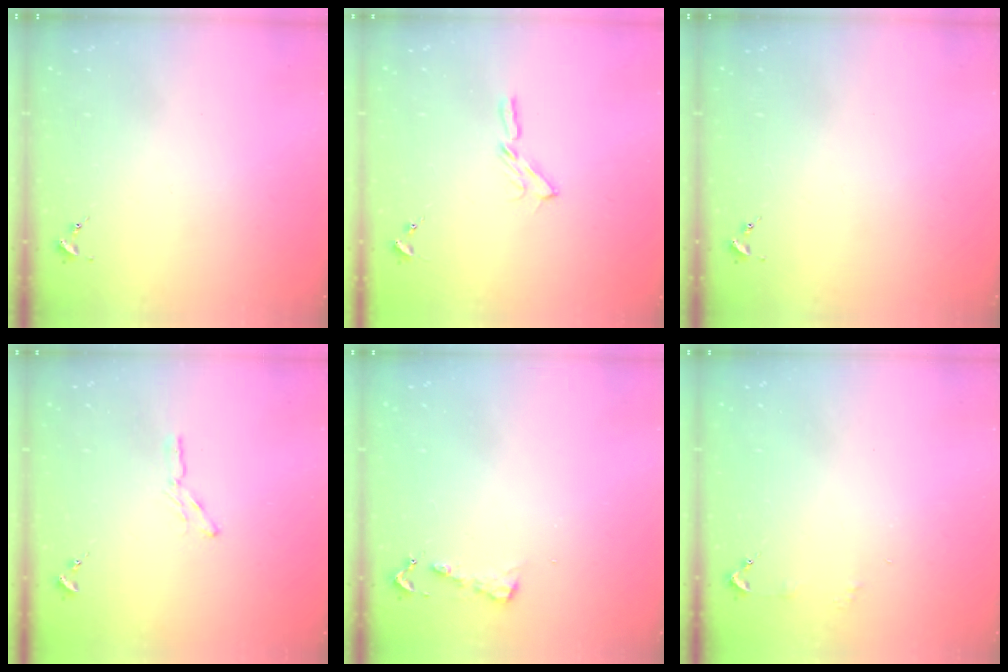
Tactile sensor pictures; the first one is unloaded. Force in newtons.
{"total": 4.0, "press": 4.0, "slide": 0.4}
{"total": 0.0}
{"total": 4.0, "press": 4.0, "slide": 0.4}
{"total": 4.6, "press": 4.6, "slide": 0.4}
{"total": 2.9, "press": 2.8, "slide": 0.3}